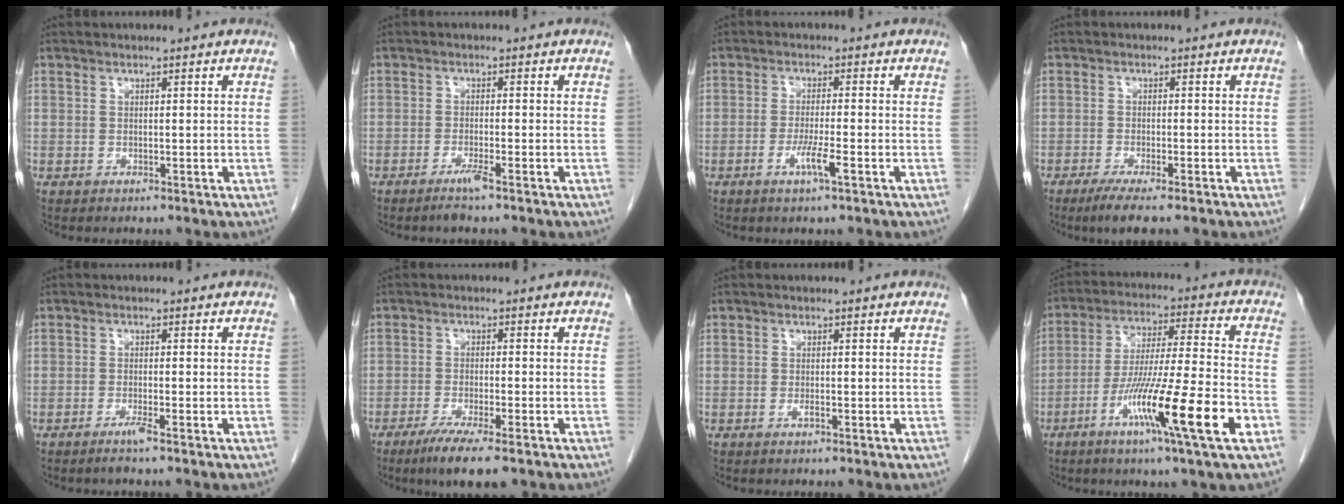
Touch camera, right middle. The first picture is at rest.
{"total": 2.2, "force": [-1.6, -0.3, 1.5], "torque": [-0.034, -0.004, -0.031]}
{"total": 3.6, "force": [-1.6, -0.3, 3.3], "torque": [-0.063, -0.006, -0.031]}
{"total": 4.9, "force": [-3.5, 0.5, 3.4], "torque": [-0.057, -0.013, -0.055]}
{"total": 1.7, "force": [-1.2, -0.4, 1.2], "torque": [-0.025, -0.002, -0.024]}
{"total": 7.2, "force": [-4.9, 0.6, 5.2], "torque": [-0.086, -0.017, -0.077]}
{"total": 0.7, "force": [-0.3, 0.1, 0.6], "torque": [-0.013, 0.001, -0.004]}
{"total": 16.2, "force": [-6.9, -0.9, 14.6], "torque": [-0.264, -0.026, -0.123]}